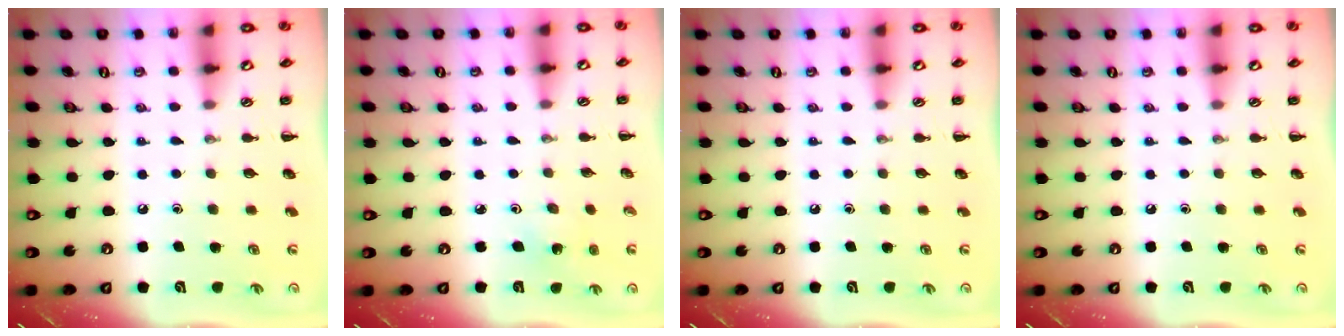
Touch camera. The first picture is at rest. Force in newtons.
{"total": 3.0, "press": 2.9, "slide": 0.9}
{"total": 0.0}
{"total": 0.0}